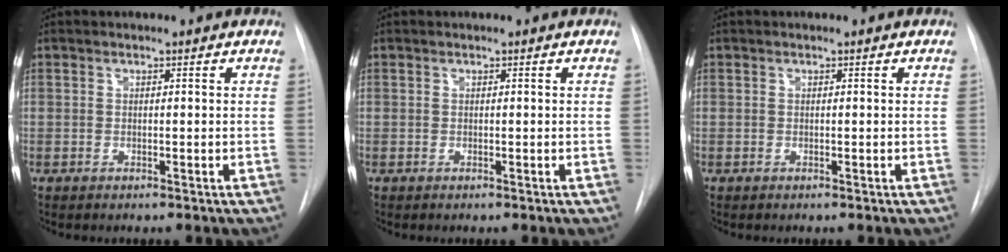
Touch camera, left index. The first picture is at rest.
{"total": 0.0}
{"total": 0.0}